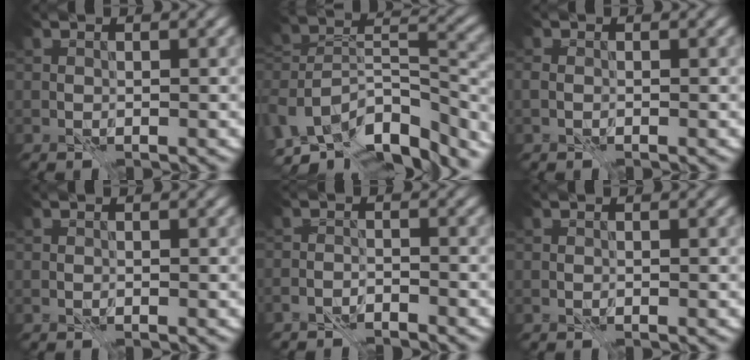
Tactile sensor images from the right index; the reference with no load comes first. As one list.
[{"total": 12.2, "force": [-7.5, 6.3, 7.2], "torque": [-0.123, 0.035, -0.107]}, {"total": 0.6, "force": [-0.3, 0.4, 0.3], "torque": [-0.009, 0.000, -0.010]}, {"total": 0.0}, {"total": 2.1, "force": [-2.0, 0.3, 0.3], "torque": [-0.006, -0.001, -0.042]}, {"total": 0.0}]